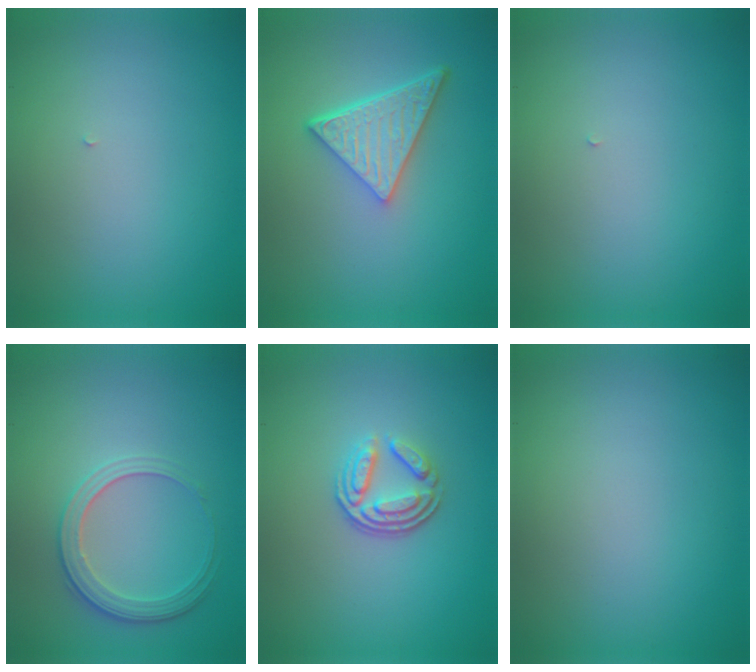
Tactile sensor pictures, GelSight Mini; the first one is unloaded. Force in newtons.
{"total": 5.5, "press": 4.1, "slide": 3.7}
{"total": 0.0}
{"total": 2.7, "press": 2.5, "slide": 1.2}
{"total": 3.7, "press": 2.6, "slide": 2.6}
{"total": 0.0}